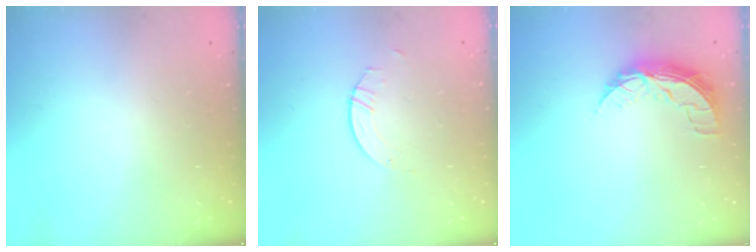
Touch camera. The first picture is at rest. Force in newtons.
{"total": 2.1, "press": 2.1, "slide": 0.1}
{"total": 7.9, "press": 7.9, "slide": 0.6}